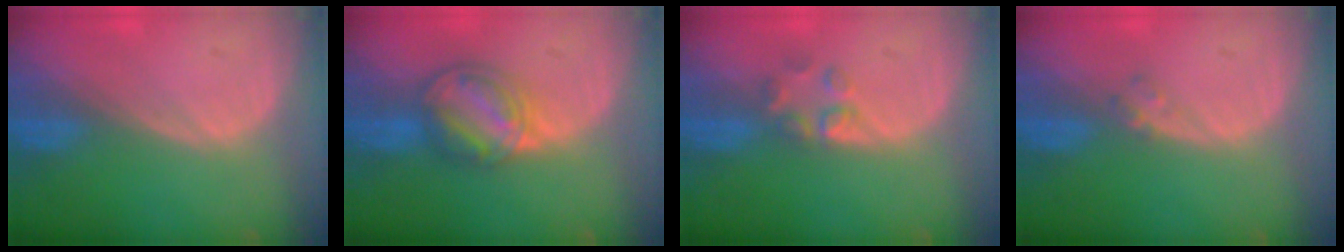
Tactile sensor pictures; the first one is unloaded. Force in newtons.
{"total": 7.4, "press": 6.6, "slide": 3.2}
{"total": 2.9, "press": 2.9, "slide": 0.3}
{"total": 1.2, "press": 1.2, "slide": 0.2}